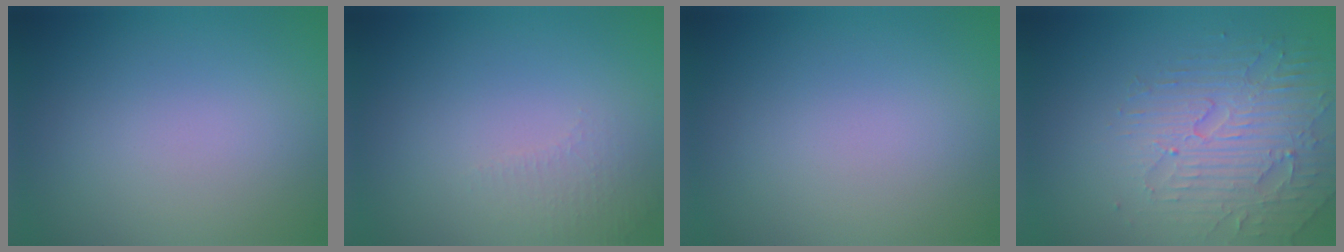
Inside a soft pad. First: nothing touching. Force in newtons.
{"total": 1.4, "press": 1.3, "slide": 0.4}
{"total": 0.0}
{"total": 4.4, "press": 4.1, "slide": 1.4}